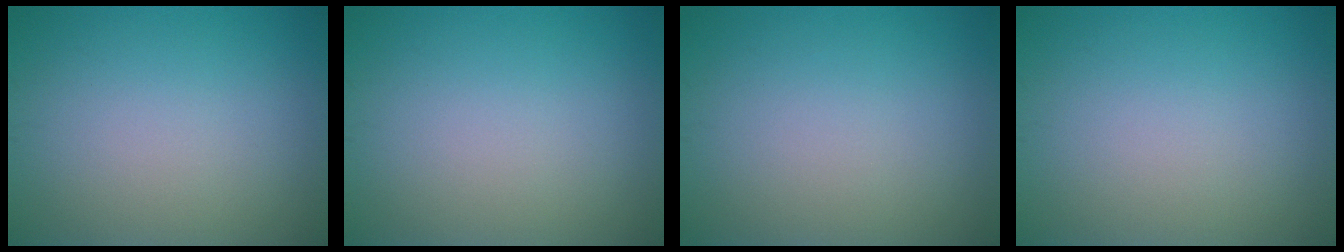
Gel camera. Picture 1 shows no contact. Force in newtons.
{"total": 0.0}
{"total": 0.0}
{"total": 0.0}